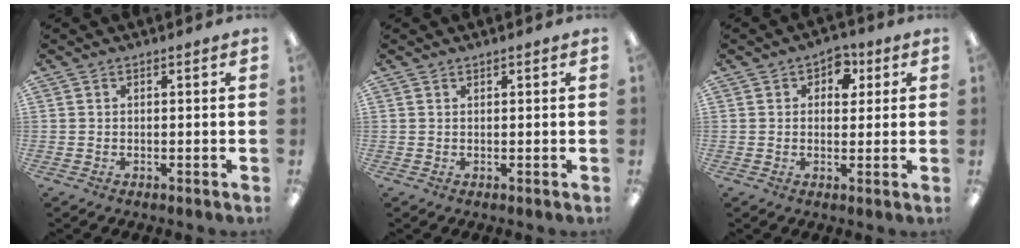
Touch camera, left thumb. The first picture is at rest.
{"total": 0.6, "force": [0.6, 0.1, -0.1], "torque": [0.001, 0.000, 0.012]}
{"total": 5.0, "force": [2.3, 3.7, 2.5], "torque": [-0.017, -0.005, 0.033]}